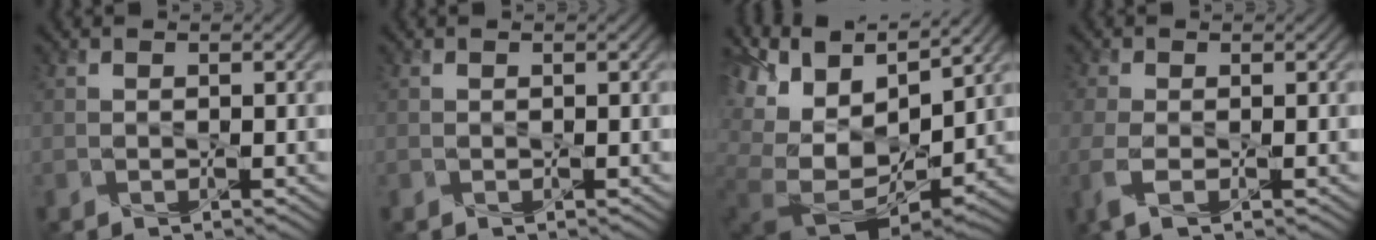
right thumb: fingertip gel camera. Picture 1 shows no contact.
{"total": 0.0}
{"total": 15.5, "force": [2.7, 10.2, 11.3], "torque": [-0.231, -0.013, 0.097]}
{"total": 3.3, "force": [-1.0, 1.4, 2.8], "torque": [-0.081, -0.009, -0.023]}